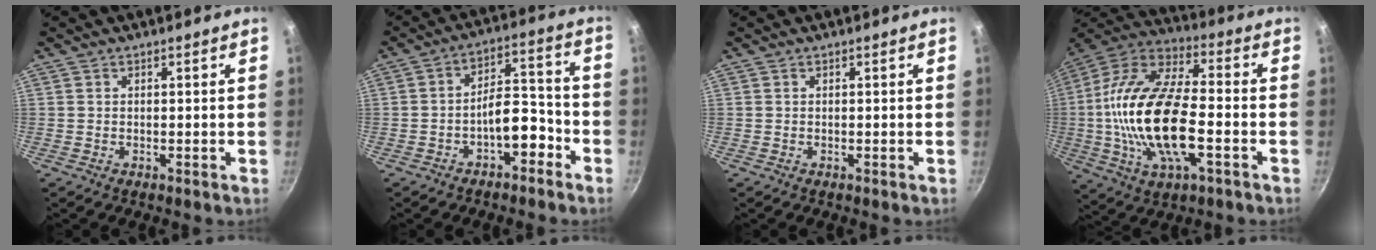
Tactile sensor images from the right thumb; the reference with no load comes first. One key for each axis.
{"total": 8.6, "fx": -4.3, "fy": 4.3, "fz": 6.1, "tx": -0.063, "ty": 0.067, "tz": -0.058}
{"total": 0.0}
{"total": 23.3, "fx": -3.8, "fy": 10.5, "fz": 20.4, "tx": -0.397, "ty": 0.028, "tz": -0.082}